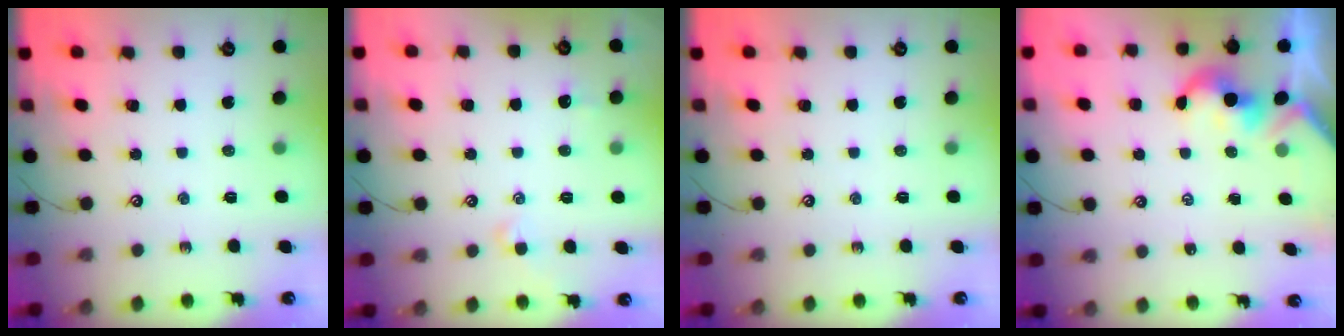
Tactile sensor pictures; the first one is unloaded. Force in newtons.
{"total": 1.4, "press": 1.3, "slide": 0.5}
{"total": 0.0}
{"total": 2.2, "press": 2.1, "slide": 0.4}